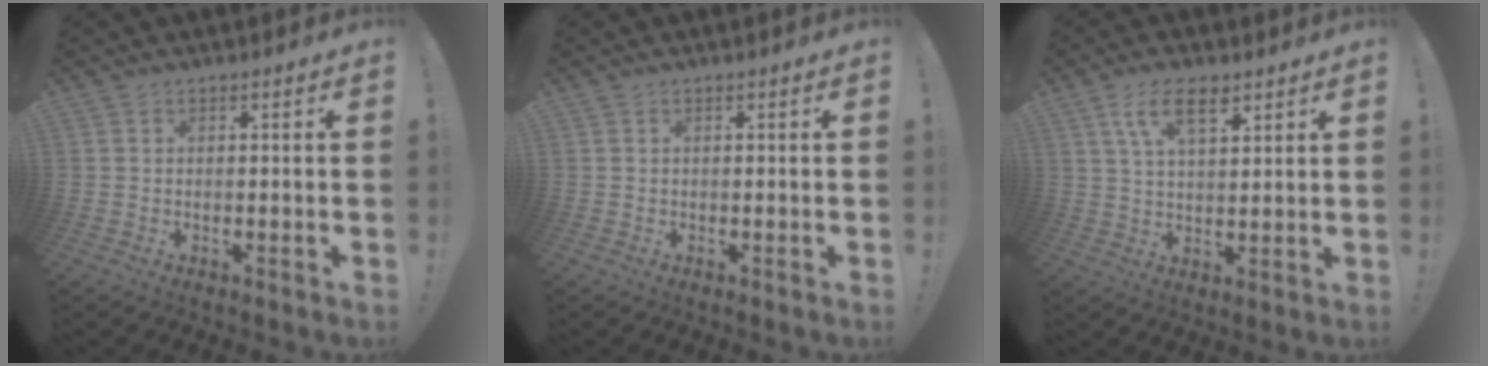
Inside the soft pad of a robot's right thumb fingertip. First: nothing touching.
{"total": 0.0}
{"total": 9.1, "force": [4.8, 4.1, 6.5], "torque": [-0.107, -0.007, 0.086]}